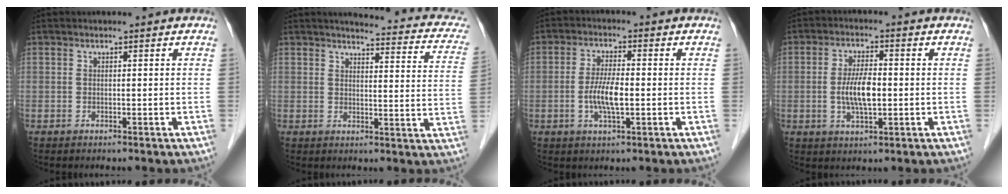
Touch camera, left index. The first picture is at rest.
{"total": 15.7, "force": [13.6, 3.5, 7.1], "torque": [-0.060, -0.027, 0.124]}
{"total": 5.4, "force": [-1.6, 1.1, 5.1], "torque": [-0.107, -0.008, -0.029]}
{"total": 6.2, "force": [-1.1, 1.8, 5.8], "torque": [-0.119, -0.004, -0.019]}